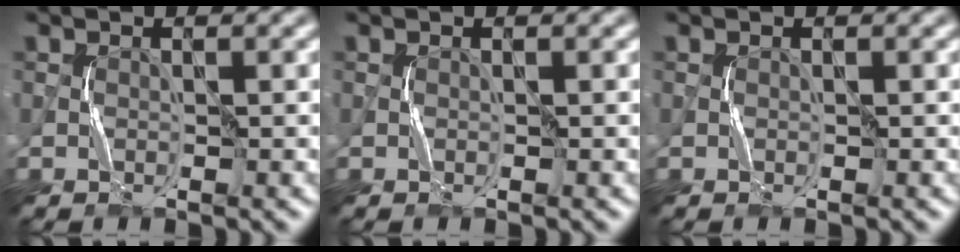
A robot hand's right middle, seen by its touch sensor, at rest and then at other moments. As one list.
[{"total": 0.0}, {"total": 0.0}]